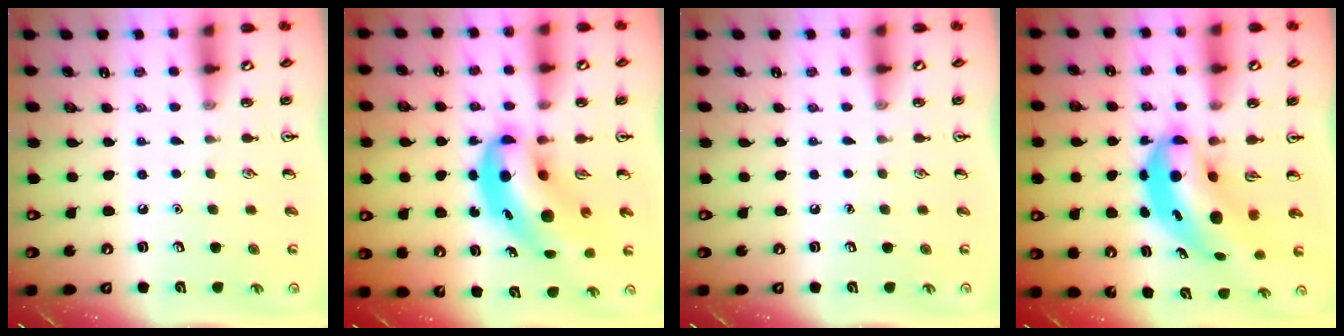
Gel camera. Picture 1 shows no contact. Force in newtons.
{"total": 10.0, "press": 9.5, "slide": 2.9}
{"total": 0.0}
{"total": 8.0, "press": 7.7, "slide": 2.0}